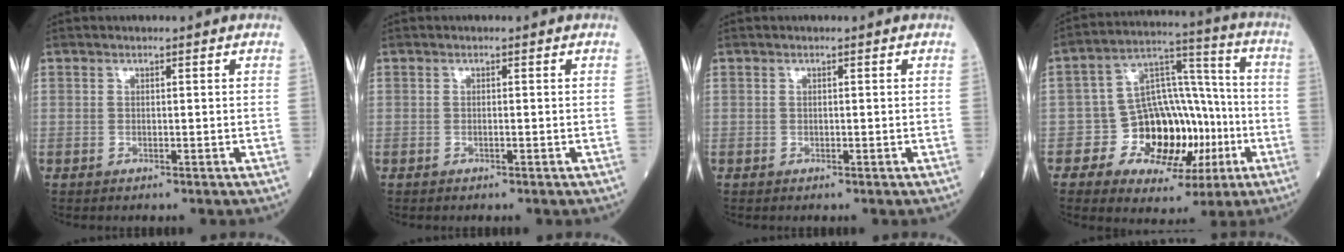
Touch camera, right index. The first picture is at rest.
{"total": 0.0}
{"total": 0.0}
{"total": 14.1, "force": [-3.8, 9.6, 9.6], "torque": [-0.147, 0.034, -0.049]}